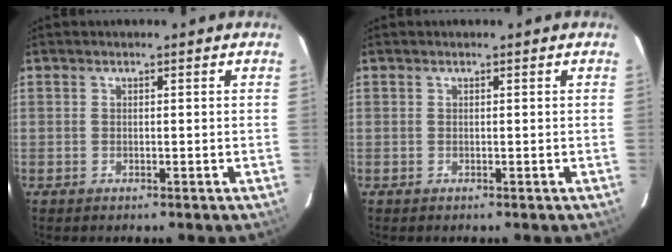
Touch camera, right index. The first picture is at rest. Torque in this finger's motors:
{"motor_torque": [0.00, 0.00, 0.00, 0.00]}